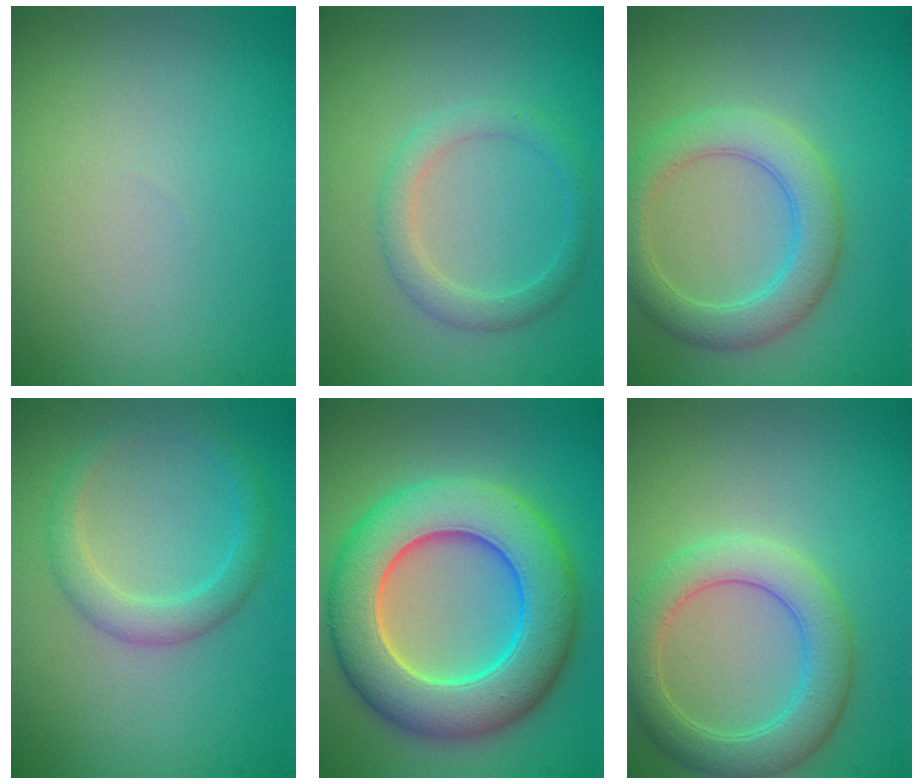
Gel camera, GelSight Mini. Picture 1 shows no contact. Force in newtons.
{"total": 2.4, "press": 2.4, "slide": 0.1}
{"total": 4.5, "press": 4.5, "slide": 0.3}
{"total": 2.7, "press": 2.7, "slide": 0.1}
{"total": 11.3, "press": 11.3, "slide": 0.3}
{"total": 5.0, "press": 5.0, "slide": 0.2}